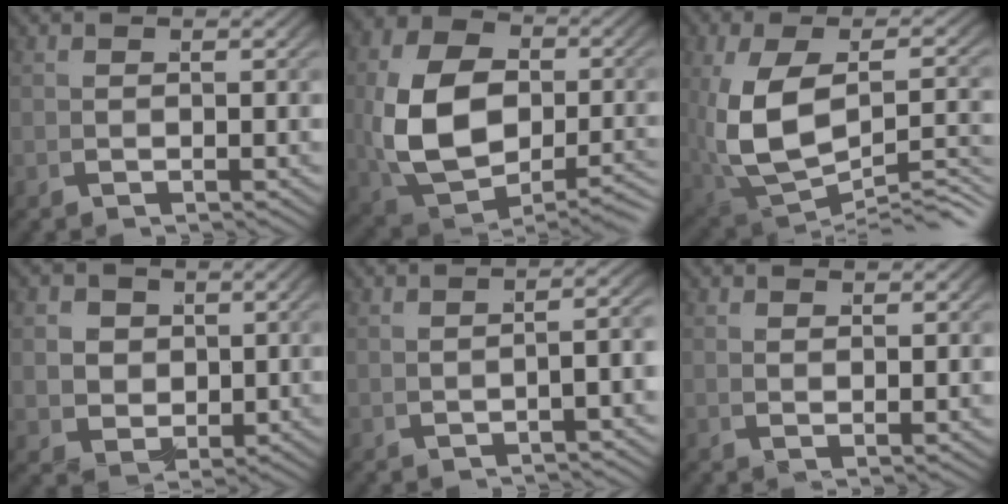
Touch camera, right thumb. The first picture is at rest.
{"total": 11.6, "force": [-1.1, 8.1, 8.3], "torque": [-0.188, -0.036, 0.008]}
{"total": 9.8, "force": [-1.9, 5.3, 8.0], "torque": [-0.177, -0.022, 0.001]}
{"total": 6.4, "force": [1.7, 5.3, 3.3], "torque": [-0.077, -0.025, 0.043]}
{"total": 2.5, "force": [-0.8, 0.7, 2.2], "torque": [-0.030, 0.010, -0.011]}
{"total": 1.5, "force": [1.4, 0.0, 0.5], "torque": [-0.009, 0.005, 0.027]}